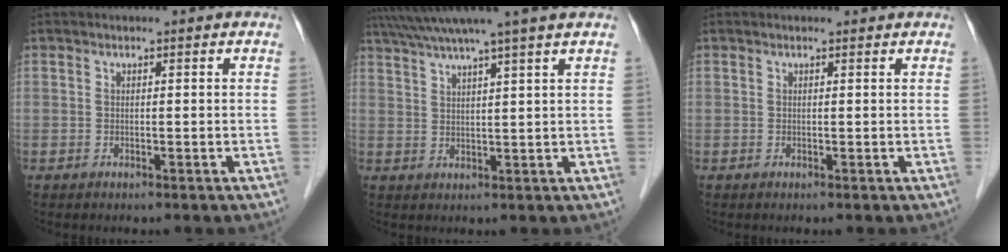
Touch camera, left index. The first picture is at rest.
{"total": 9.4, "force": [7.8, -2.3, 4.7], "torque": [-0.075, 0.013, 0.114]}
{"total": 0.8, "force": [0.8, 0.0, 0.0], "torque": [-0.007, 0.002, 0.010]}